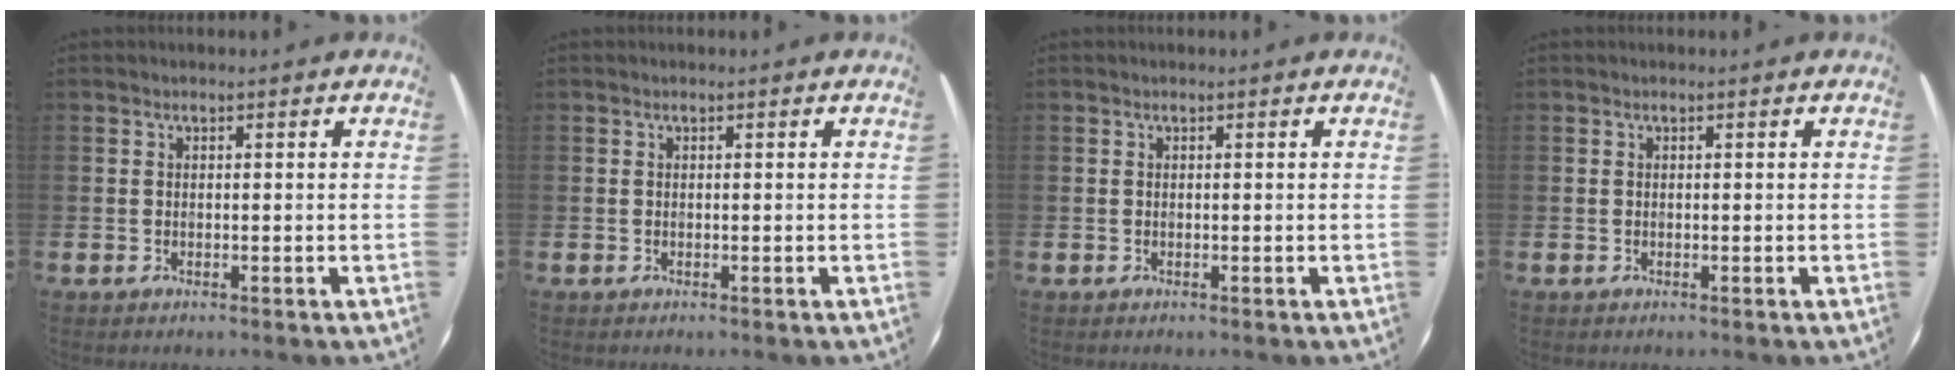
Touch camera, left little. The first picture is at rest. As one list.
[{"total": 0.0}, {"total": 0.0}, {"total": 0.0}]